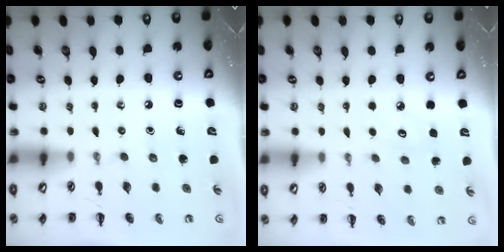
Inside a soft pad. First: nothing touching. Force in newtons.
{"total": 2.9, "press": 2.8, "slide": 0.7}